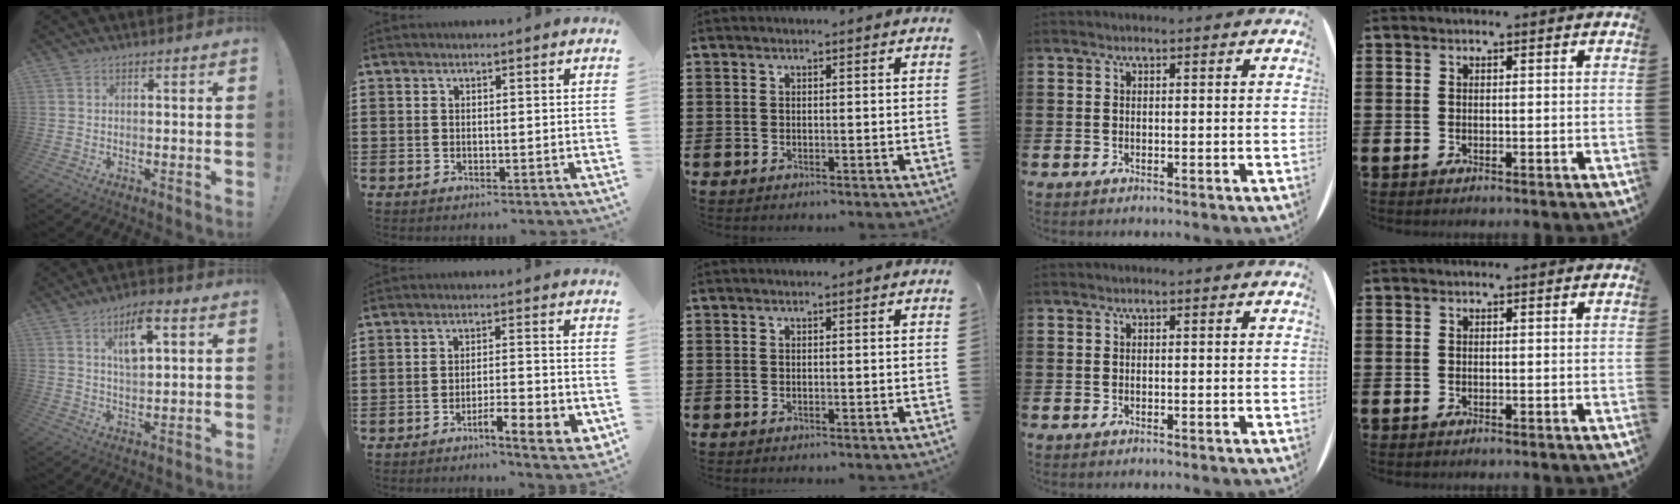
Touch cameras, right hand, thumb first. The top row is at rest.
{"thumb": {"total": 8.9, "force": [3.8, 3.5, 7.2], "torque": [-0.106, -0.008, 0.061]}, "index": {"total": 5.4, "force": [-3.4, 0.8, 4.1], "torque": [-0.066, -0.004, -0.057]}}